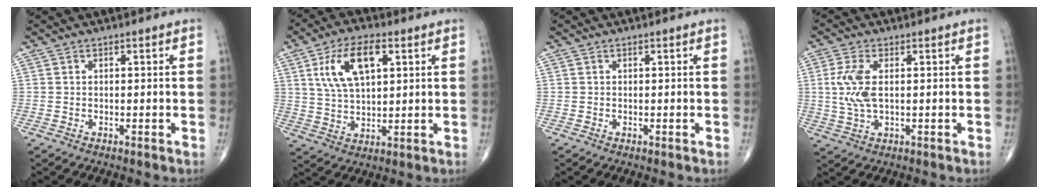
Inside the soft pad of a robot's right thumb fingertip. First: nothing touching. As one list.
[{"total": 11.9, "force": [4.2, 5.7, 9.6], "torque": [-0.176, -0.001, 0.080]}, {"total": 0.0}, {"total": 6.8, "force": [0.8, 3.2, 5.9], "torque": [-0.143, 0.000, 0.018]}]